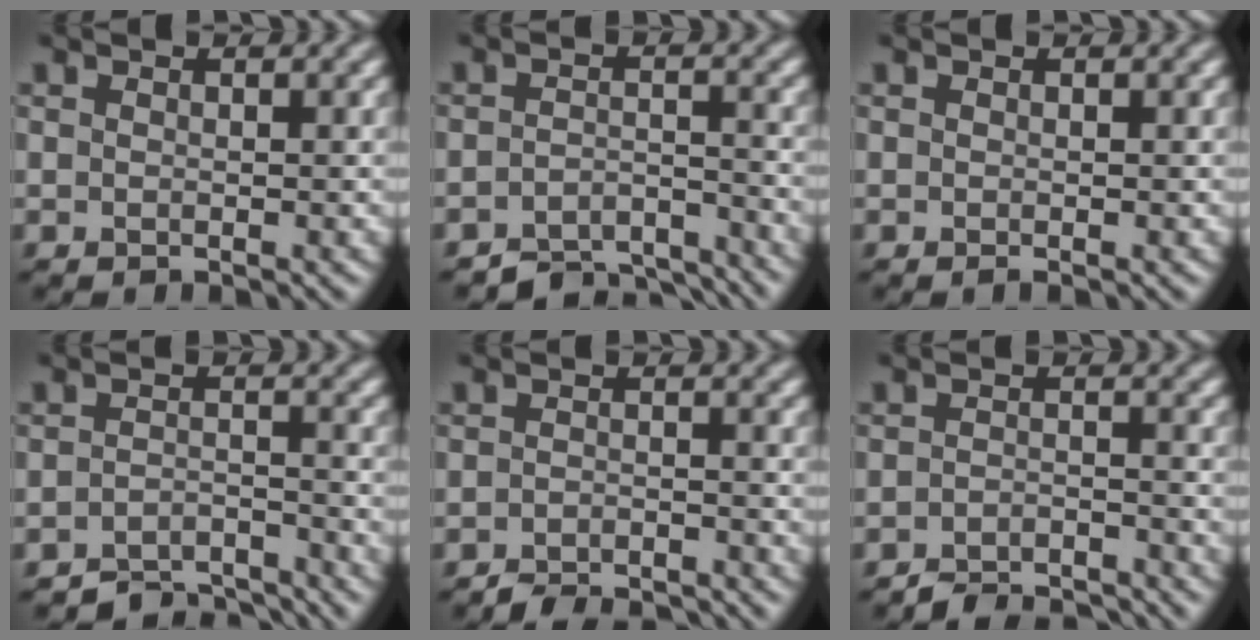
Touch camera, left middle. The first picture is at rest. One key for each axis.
{"total": 5.4, "fx": -5.0, "fy": 1.4, "fz": 1.5, "tx": -0.023, "ty": -0.011, "tz": -0.078}
{"total": 0.0}
{"total": 4.7, "fx": -4.5, "fy": 1.1, "fz": 1.2, "tx": -0.017, "ty": -0.004, "tz": -0.073}
{"total": 3.3, "fx": -3.2, "fy": 0.4, "fz": 0.6, "tx": -0.009, "ty": 0.002, "tz": -0.057}
{"total": 4.1, "fx": -4.0, "fy": 0.6, "fz": 0.8, "tx": -0.015, "ty": 0.000, "tz": -0.069}